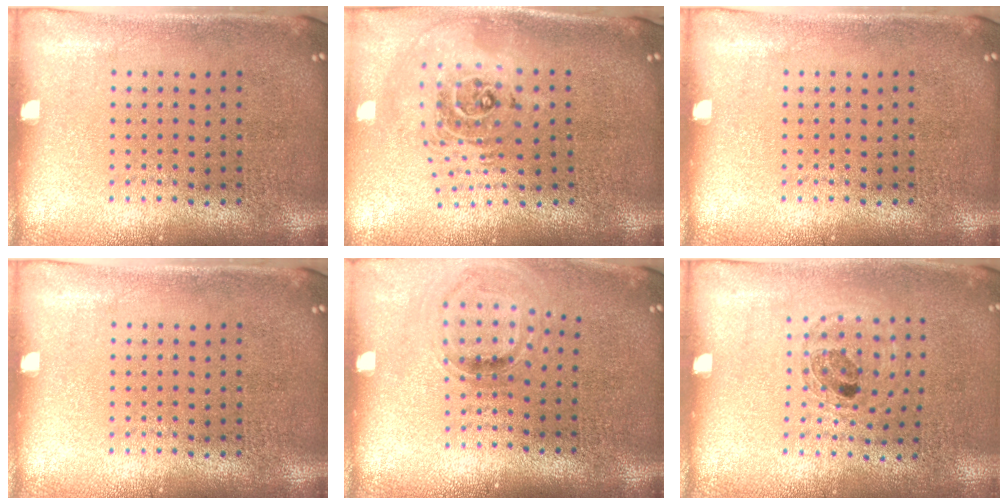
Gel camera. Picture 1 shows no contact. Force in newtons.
{"total": 2.3, "press": 1.8, "slide": 1.5}
{"total": 0.0}
{"total": 0.0}
{"total": 1.0, "press": 0.9, "slide": 0.4}
{"total": 0.9, "press": 0.9, "slide": 0.1}